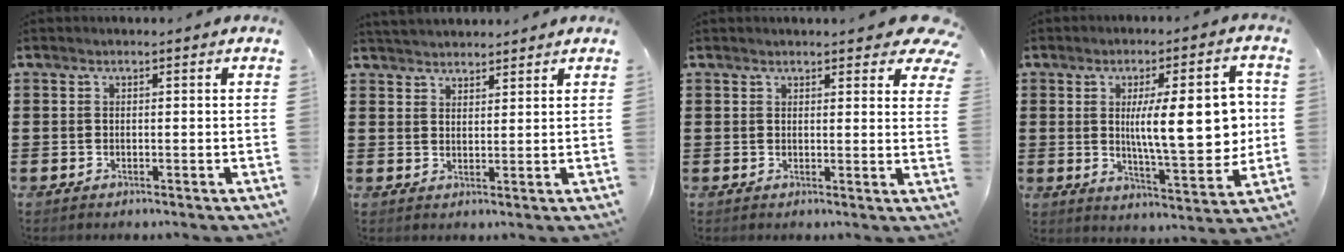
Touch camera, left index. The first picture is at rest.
{"total": 2.5, "force": [2.4, 0.3, -0.3], "torque": [-0.001, -0.003, 0.048]}
{"total": 3.7, "force": [3.3, 0.8, 1.6], "torque": [-0.017, -0.015, 0.056]}
{"total": 13.7, "force": [1.5, 3.8, 13.1], "torque": [-0.192, -0.008, 0.021]}